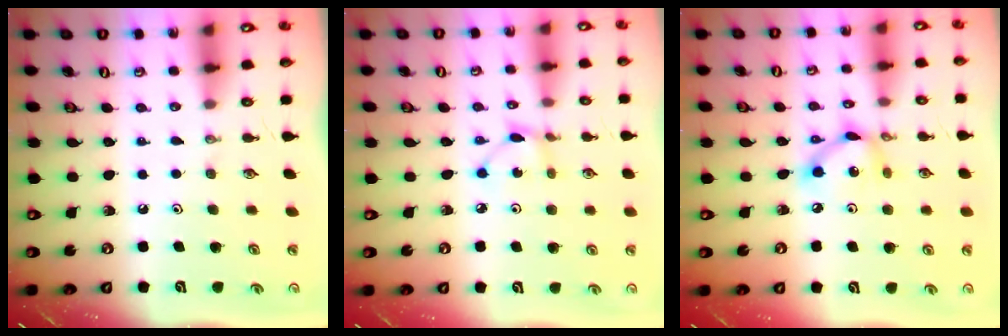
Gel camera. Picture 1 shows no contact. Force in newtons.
{"total": 2.2, "press": 2.2, "slide": 0.1}
{"total": 8.5, "press": 8.5, "slide": 0.5}